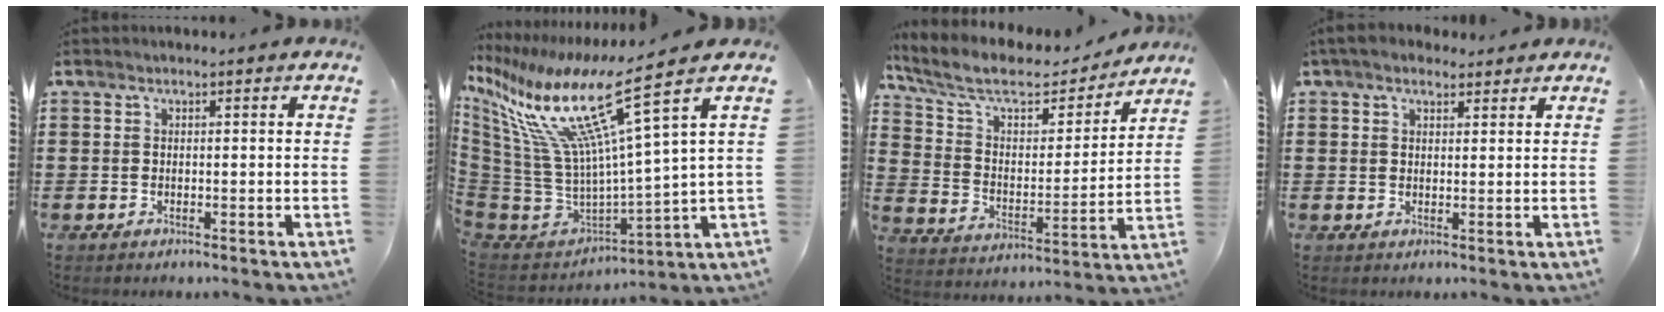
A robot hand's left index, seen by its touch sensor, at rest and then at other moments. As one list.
[{"total": 17.1, "force": [8.9, 3.5, 14.1], "torque": [-0.329, -0.063, 0.132]}, {"total": 8.7, "force": [6.9, 2.8, 4.4], "torque": [-0.116, -0.037, 0.117]}, {"total": 3.0, "force": [2.2, 1.5, 1.3], "torque": [-0.033, 0.008, 0.041]}]